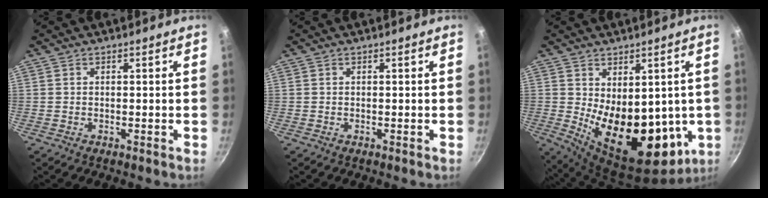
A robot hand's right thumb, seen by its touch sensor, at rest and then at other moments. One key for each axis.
{"total": 0.0}
{"total": 20.3, "fx": -2.8, "fy": 11.0, "fz": 16.8, "tx": -0.232, "ty": -0.029, "tz": -0.006}